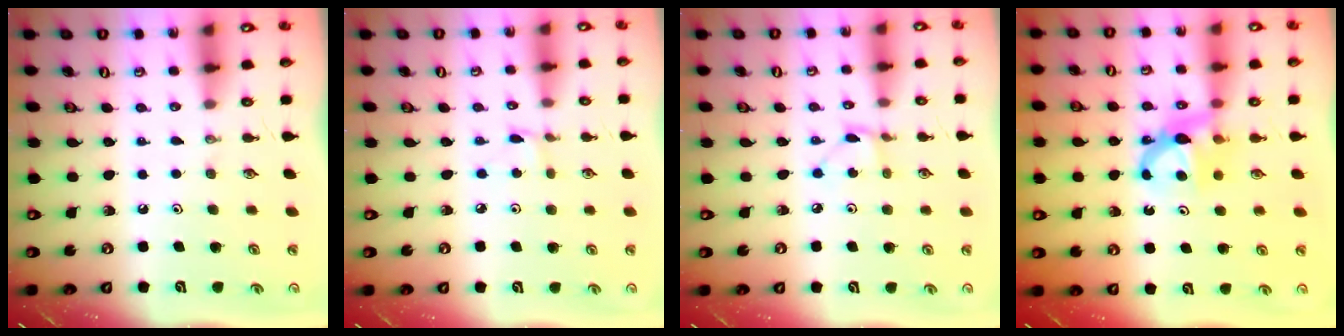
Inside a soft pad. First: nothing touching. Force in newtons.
{"total": 1.6, "press": 1.6, "slide": 0.2}
{"total": 1.8, "press": 1.8, "slide": 0.3}
{"total": 7.0, "press": 7.0, "slide": 0.4}